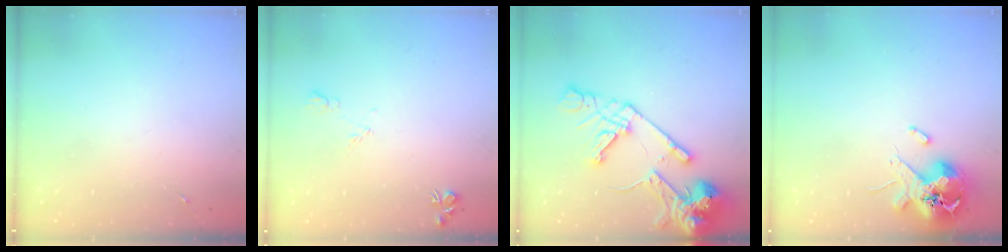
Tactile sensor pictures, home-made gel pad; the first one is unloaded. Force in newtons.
{"total": 5.8, "press": 5.8, "slide": 0.8}
{"total": 18.1, "press": 17.9, "slide": 2.8}
{"total": 13.9, "press": 13.8, "slide": 2.0}